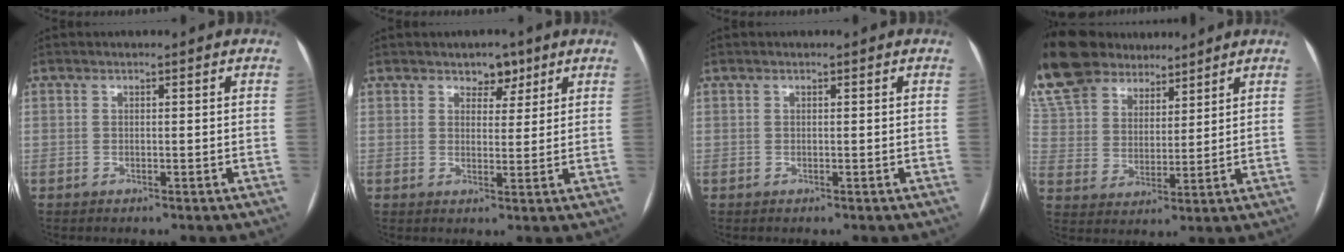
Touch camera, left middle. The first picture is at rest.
{"total": 3.5, "force": [2.4, 2.1, 1.5], "torque": [-0.013, 0.002, 0.036]}
{"total": 0.0}
{"total": 17.4, "force": [14.5, 7.9, 5.5], "torque": [-0.137, 0.038, 0.271]}